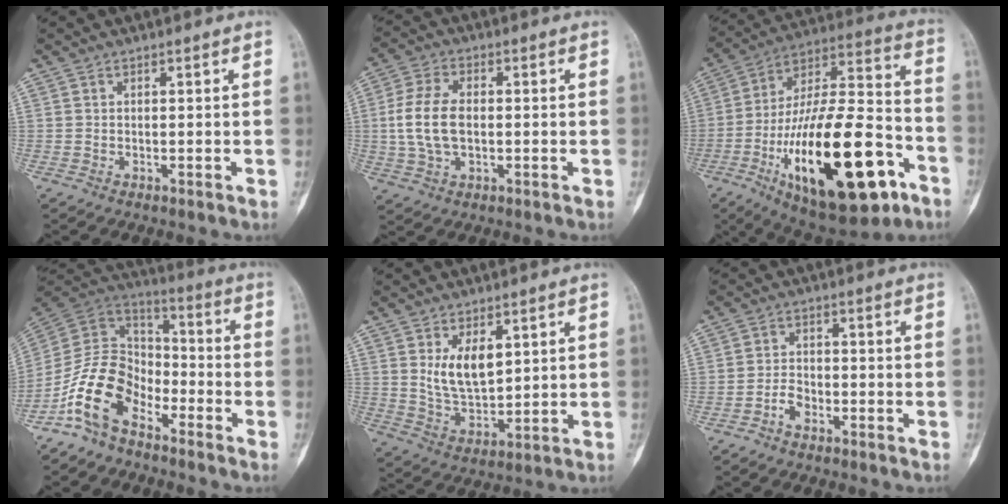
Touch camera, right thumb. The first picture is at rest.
{"total": 9.7, "force": [-0.2, 5.8, 7.8], "torque": [-0.162, 0.010, -0.004]}
{"total": 32.2, "force": [-12.4, 12.7, 26.9], "torque": [-0.457, 0.056, -0.184]}
{"total": 13.5, "force": [-8.0, 8.1, 7.2], "torque": [-0.127, 0.075, -0.168]}
{"total": 8.3, "force": [3.1, 4.5, 6.3], "torque": [-0.094, -0.026, 0.070]}
{"total": 3.1, "force": [-1.9, 1.8, 1.6], "torque": [-0.025, 0.015, -0.036]}